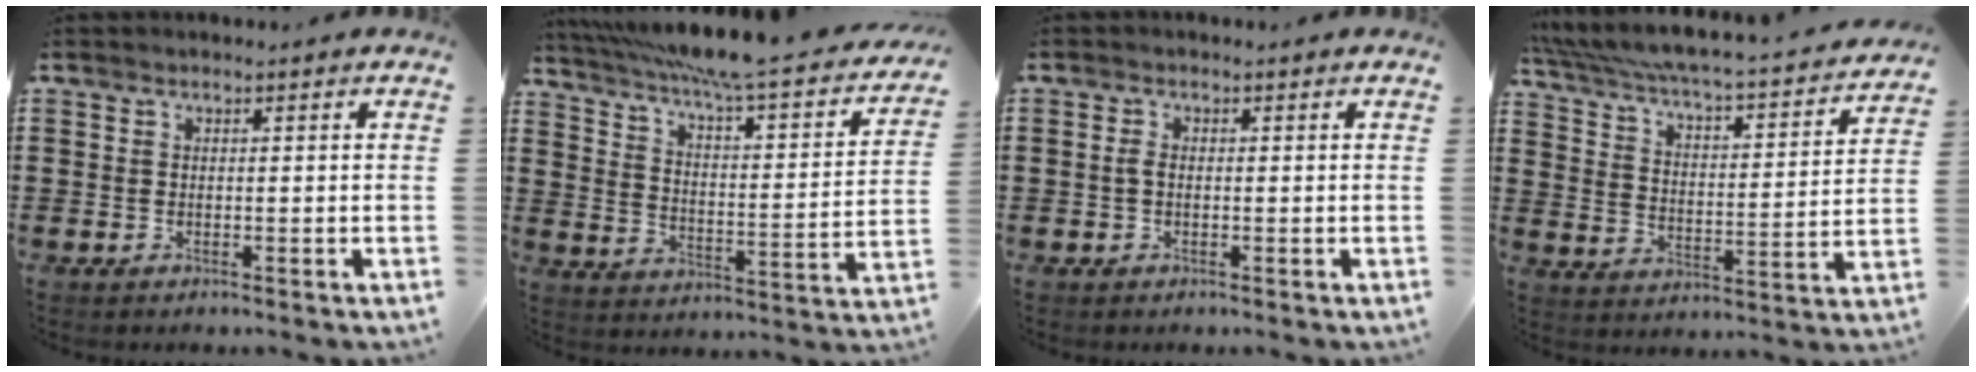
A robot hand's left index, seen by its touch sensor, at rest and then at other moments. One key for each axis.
{"total": 6.8, "fx": 5.4, "fy": -0.6, "fz": 4.0, "tx": -0.102, "ty": -0.050, "tz": 0.085}
{"total": 1.5, "fx": -0.2, "fy": 0.7, "fz": 1.3, "tx": -0.034, "ty": -0.003, "tz": -0.006}
{"total": 3.6, "fx": 3.2, "fy": 0.1, "fz": 1.7, "tx": -0.054, "ty": -0.039, "tz": 0.044}